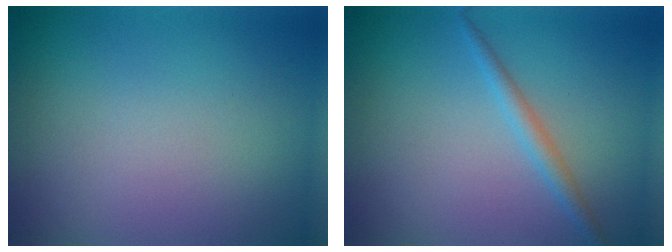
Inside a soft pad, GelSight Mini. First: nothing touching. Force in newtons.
{"total": 1.7, "press": 1.7, "slide": 0.1}